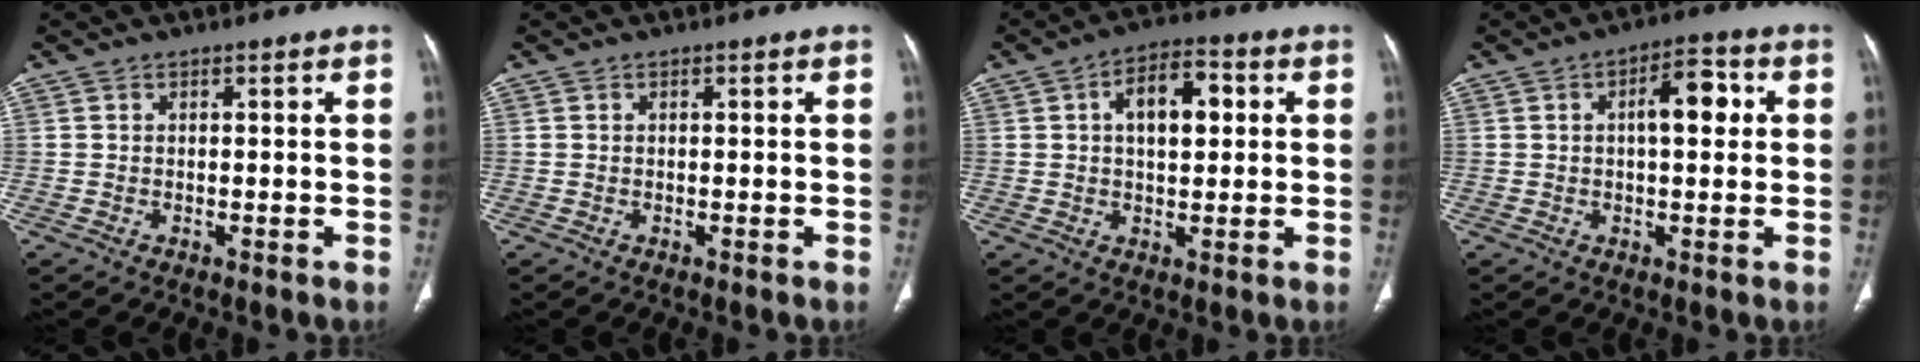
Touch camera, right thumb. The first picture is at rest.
{"total": 0.0}
{"total": 9.2, "force": [2.0, 4.8, 7.6], "torque": [-0.098, 0.012, 0.026]}
{"total": 7.4, "force": [1.3, 3.4, 6.5], "torque": [-0.084, 0.014, 0.013]}